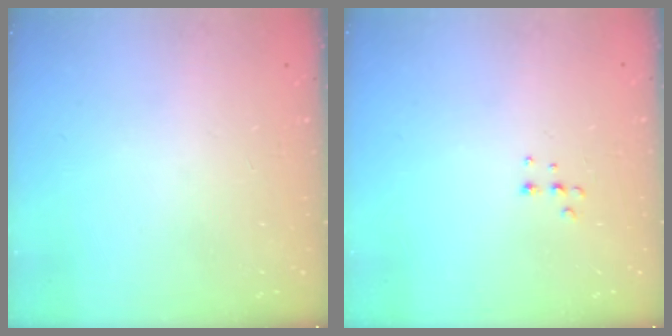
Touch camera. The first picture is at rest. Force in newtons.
{"total": 4.5, "press": 4.4, "slide": 0.7}